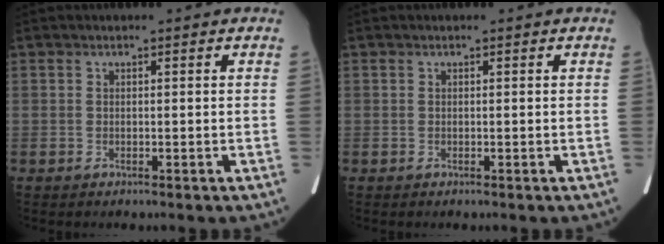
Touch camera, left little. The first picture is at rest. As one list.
[{"total": 0.0}]